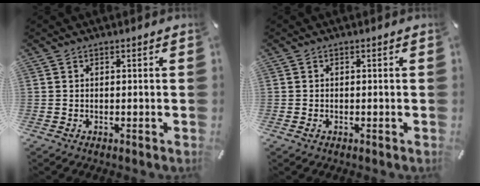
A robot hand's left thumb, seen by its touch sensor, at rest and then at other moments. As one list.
[{"total": 1.0, "force": [-0.3, 0.6, 0.7], "torque": [-0.013, 0.001, -0.006]}]